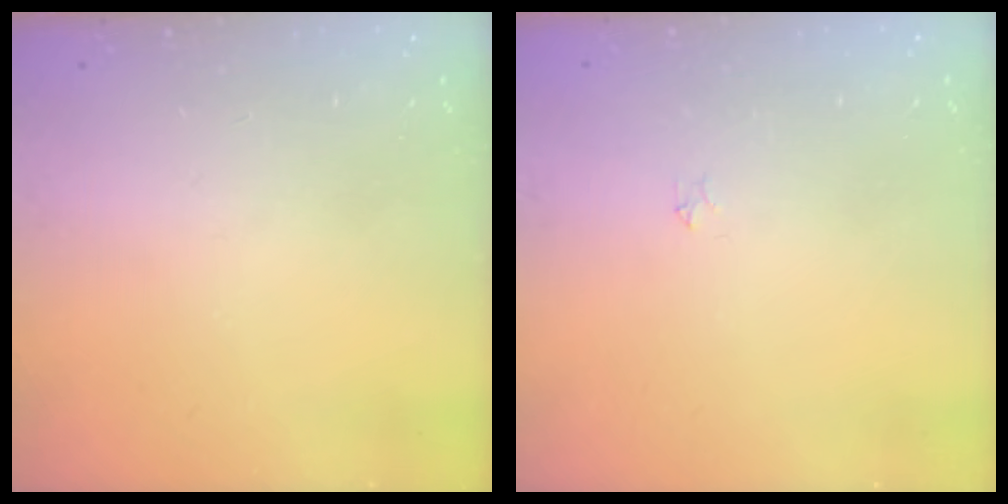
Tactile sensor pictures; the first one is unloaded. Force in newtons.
{"total": 2.2, "press": 2.2, "slide": 0.3}